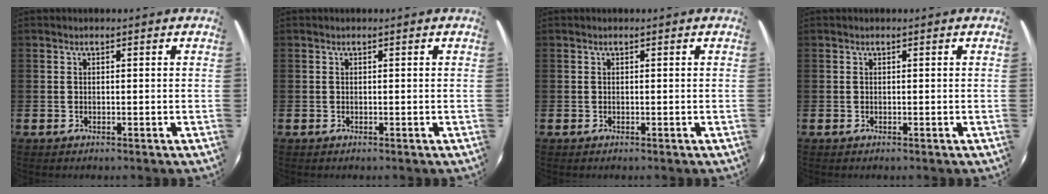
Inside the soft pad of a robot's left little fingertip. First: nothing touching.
{"total": 0.0}
{"total": 0.0}
{"total": 0.0}